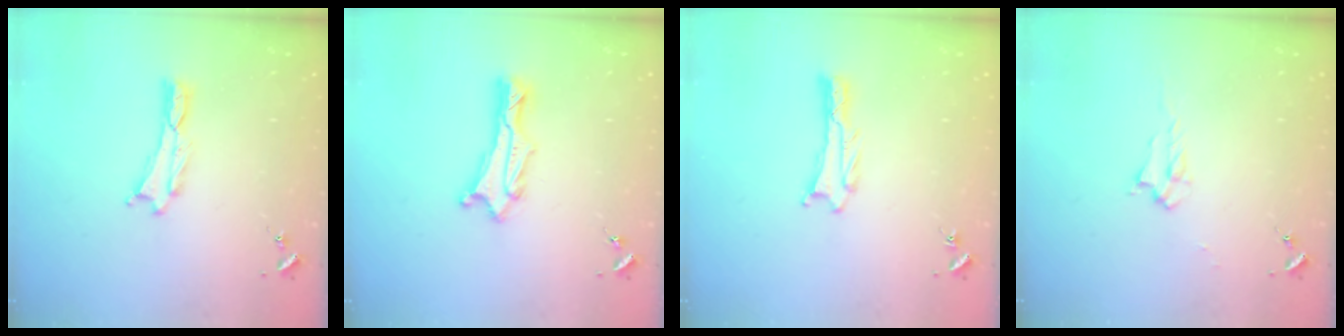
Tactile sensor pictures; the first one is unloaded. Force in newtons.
{"total": 1.5, "press": 1.5, "slide": 0.1}
{"total": 0.6, "press": 0.6, "slide": 0.1}
{"total": 2.2, "press": 2.2, "slide": 0.4}